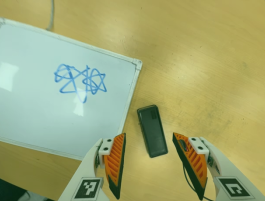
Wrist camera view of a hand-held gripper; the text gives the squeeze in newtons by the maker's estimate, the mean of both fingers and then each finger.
{"total": 0.0}